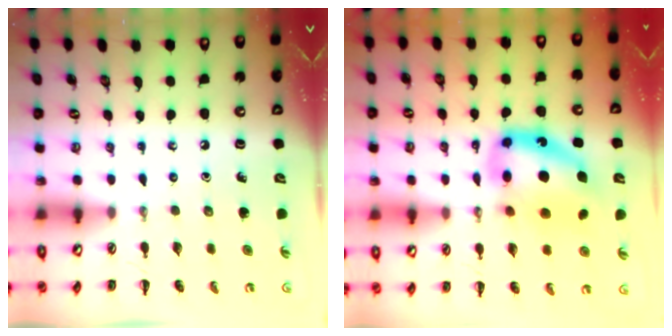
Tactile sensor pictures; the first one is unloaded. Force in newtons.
{"total": 14.5, "press": 14.1, "slide": 3.6}